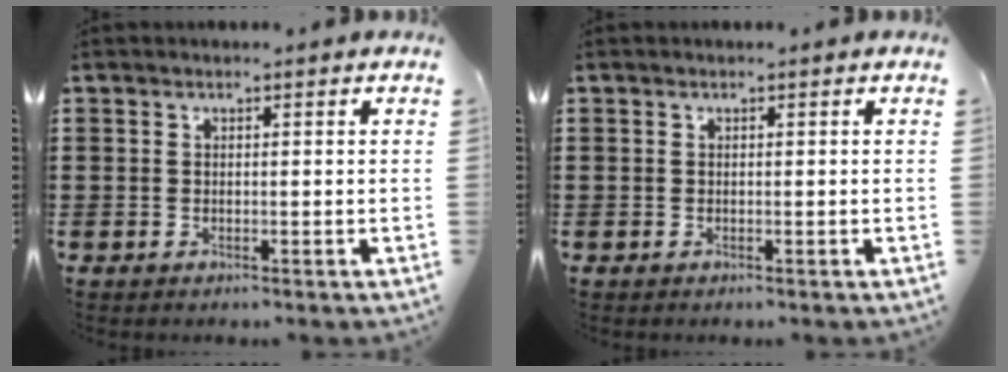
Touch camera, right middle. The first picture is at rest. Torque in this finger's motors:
{"motor_torque": [-0.65, -0.55, -0.01, 0.00]}